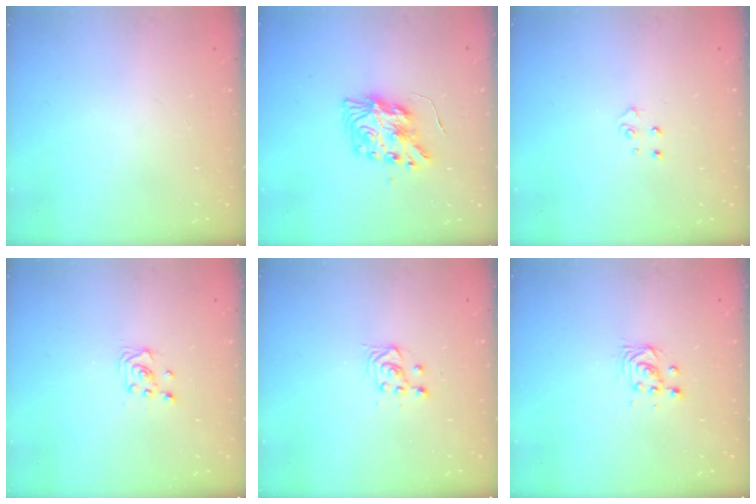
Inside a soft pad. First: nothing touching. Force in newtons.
{"total": 9.8, "press": 9.8, "slide": 0.9}
{"total": 4.5, "press": 4.4, "slide": 0.5}
{"total": 2.2, "press": 2.2, "slide": 0.3}
{"total": 3.3, "press": 3.1, "slide": 1.1}
{"total": 3.7, "press": 3.7, "slide": 0.3}